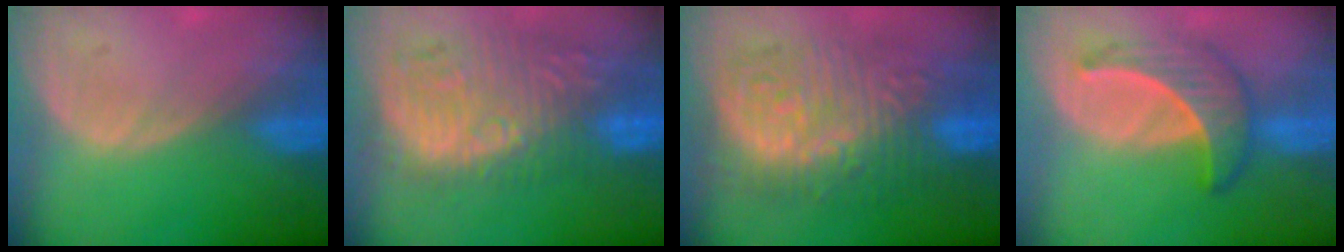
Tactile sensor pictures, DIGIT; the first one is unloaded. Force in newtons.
{"total": 12.1, "press": 11.3, "slide": 4.3}
{"total": 13.3, "press": 13.2, "slide": 1.3}
{"total": 6.8, "press": 6.2, "slide": 2.9}